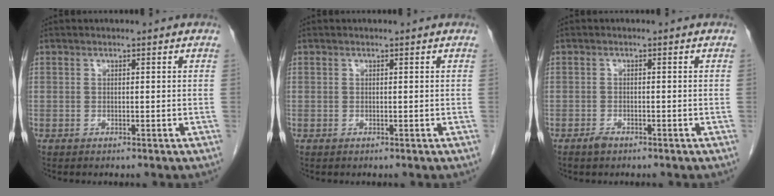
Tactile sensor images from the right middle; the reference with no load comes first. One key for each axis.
{"total": 0.0}
{"total": 1.2, "fx": -1.0, "fy": 0.5, "fz": 0.5, "tx": -0.013, "ty": -0.001, "tz": -0.016}